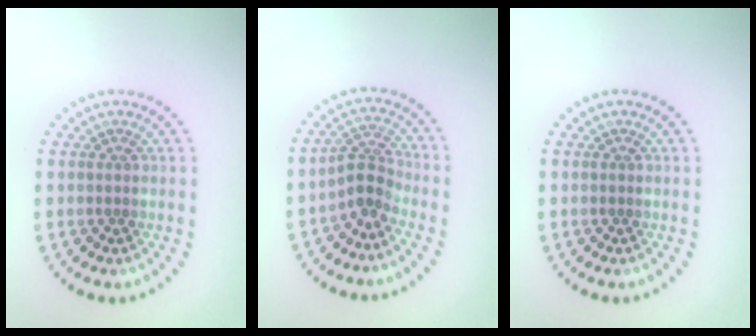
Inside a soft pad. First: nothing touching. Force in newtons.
{"total": 2.6, "press": 1.8, "slide": 1.8}
{"total": 0.0}